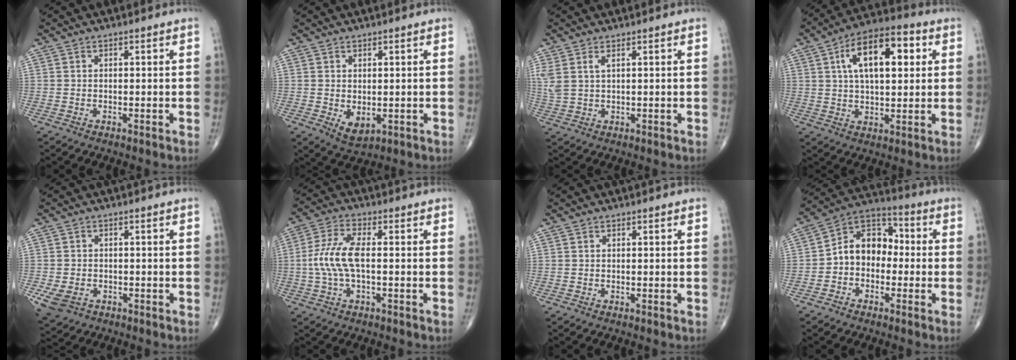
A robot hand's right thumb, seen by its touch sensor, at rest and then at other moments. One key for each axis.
{"total": 3.8, "fx": -0.4, "fy": 2.4, "fz": 3.0, "tx": -0.041, "ty": -0.008, "tz": 0.006}
{"total": 3.9, "fx": 1.7, "fy": 1.6, "fz": 3.1, "tx": -0.089, "ty": 0.005, "tz": 0.044}
{"total": 15.2, "fx": 4.3, "fy": 7.2, "fz": 12.7, "tx": -0.189, "ty": 0.012, "tz": 0.063}
{"total": 5.3, "fx": -2.0, "fy": 4.0, "fz": 2.8, "tx": -0.058, "ty": 0.003, "tz": -0.025}
{"total": 8.1, "fx": -0.4, "fy": 3.0, "fz": 7.5, "tx": -0.183, "ty": 0.017, "tz": -0.011}
{"total": 0.0}
{"total": 10.7, "fx": -1.1, "fy": 8.0, "fz": 7.0, "tx": -0.083, "ty": 0.042, "tz": -0.037}